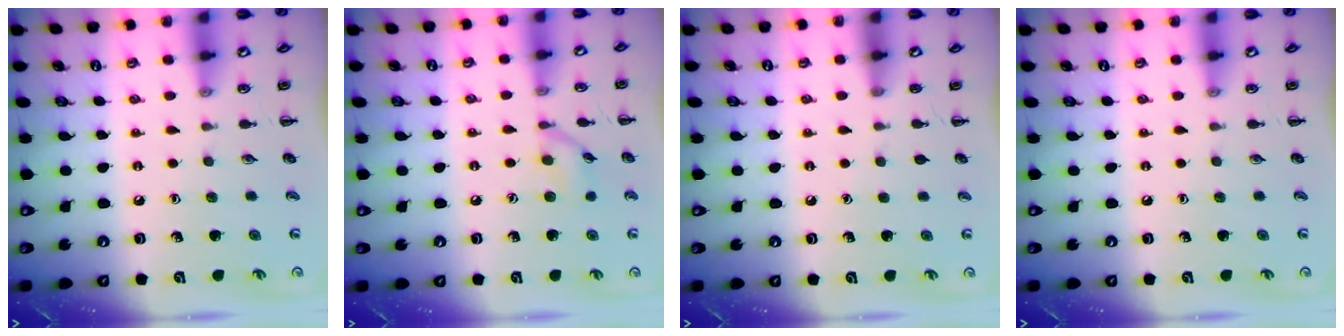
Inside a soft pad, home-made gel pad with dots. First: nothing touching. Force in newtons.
{"total": 7.4, "press": 7.3, "slide": 0.8}
{"total": 0.0}
{"total": 0.0}